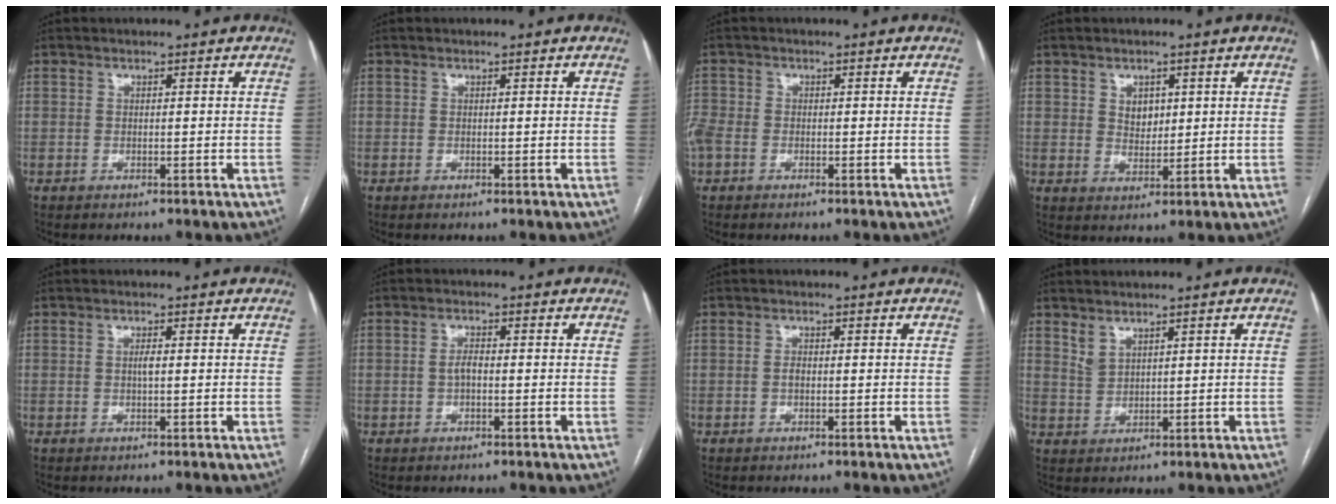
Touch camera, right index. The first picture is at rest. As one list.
[{"total": 0.0}, {"total": 4.3, "force": [-1.3, 3.3, 2.4], "torque": [-0.082, 0.008, -0.023]}, {"total": 3.3, "force": [1.2, 2.4, 2.0], "torque": [-0.032, 0.001, 0.024]}, {"total": 1.1, "force": [0.0, 0.1, 1.1], "torque": [-0.024, -0.002, 0.001]}, {"total": 1.9, "force": [-0.3, 0.8, 1.7], "torque": [-0.036, 0.002, -0.005]}, {"total": 0.9, "force": [-0.1, 0.4, 0.7], "torque": [-0.017, 0.003, 0.001]}, {"total": 2.3, "force": [2.1, 0.5, 0.7], "torque": [-0.019, -0.002, 0.051]}]